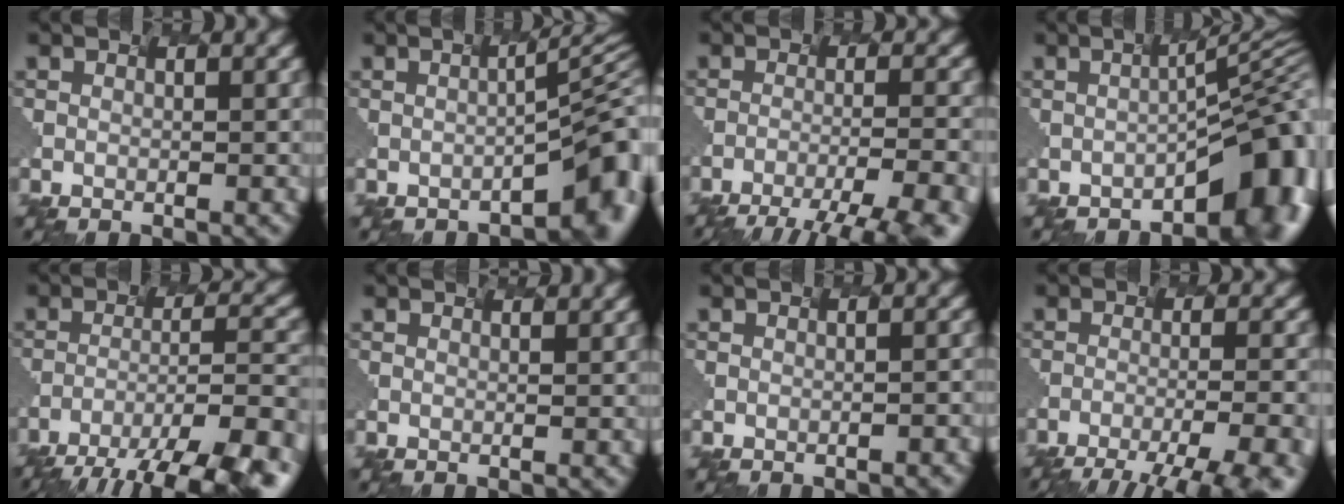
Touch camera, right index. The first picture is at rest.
{"total": 6.7, "force": [-2.0, 1.6, 6.1], "torque": [-0.068, 0.008, -0.023]}
{"total": 9.9, "force": [-7.8, 2.2, 5.8], "torque": [-0.074, -0.012, -0.081]}
{"total": 8.1, "force": [-3.5, 2.3, 6.9], "torque": [-0.081, 0.005, -0.047]}
{"total": 12.9, "force": [-10.4, 2.3, 7.3], "torque": [-0.108, -0.006, -0.132]}
{"total": 1.5, "force": [1.3, 0.6, 0.3], "torque": [0.008, 0.003, -0.001]}
{"total": 1.5, "force": [-0.3, 0.8, 1.3], "torque": [0.007, 0.013, 0.002]}
{"total": 10.7, "force": [-7.9, 3.0, 6.7], "torque": [-0.073, -0.010, -0.078]}